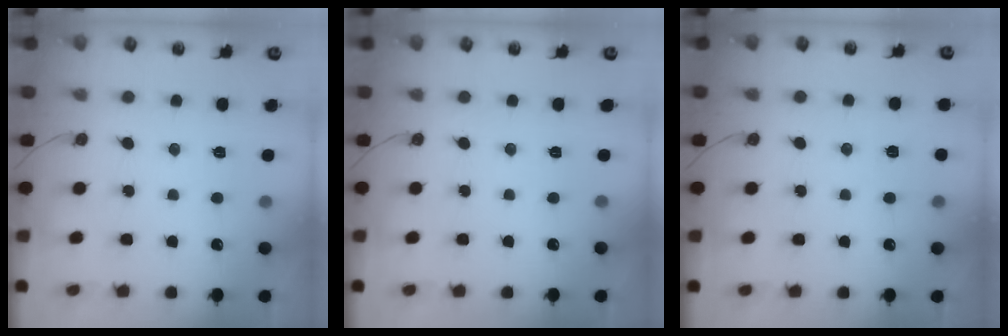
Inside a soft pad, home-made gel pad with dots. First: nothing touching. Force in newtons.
{"total": 0.0}
{"total": 3.2, "press": 2.5, "slide": 2.0}